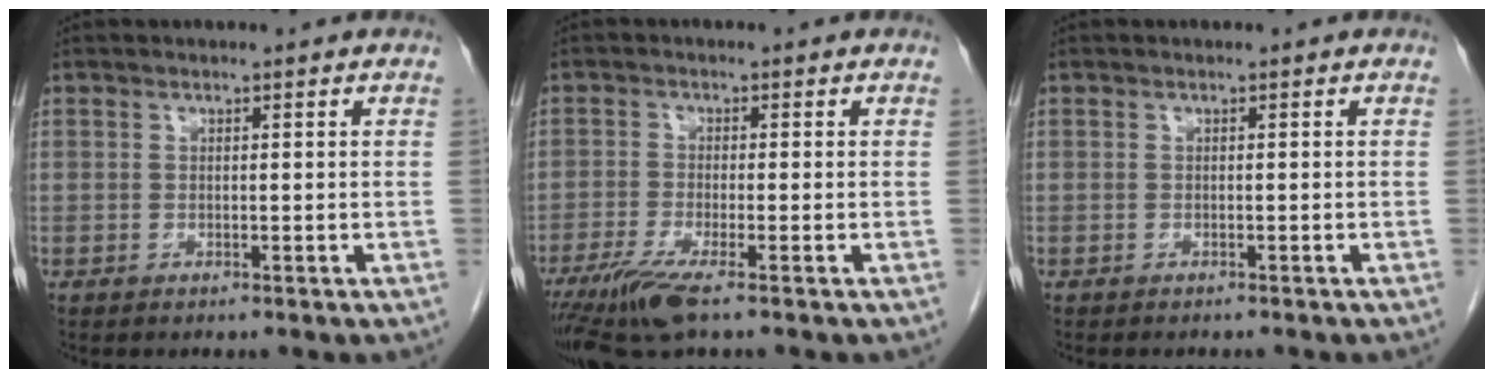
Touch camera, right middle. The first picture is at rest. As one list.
[{"total": 6.3, "force": [-4.2, 0.2, 4.7], "torque": [-0.089, -0.019, -0.079]}, {"total": 2.2, "force": [-2.0, 0.4, 0.9], "torque": [-0.013, -0.003, -0.022]}]